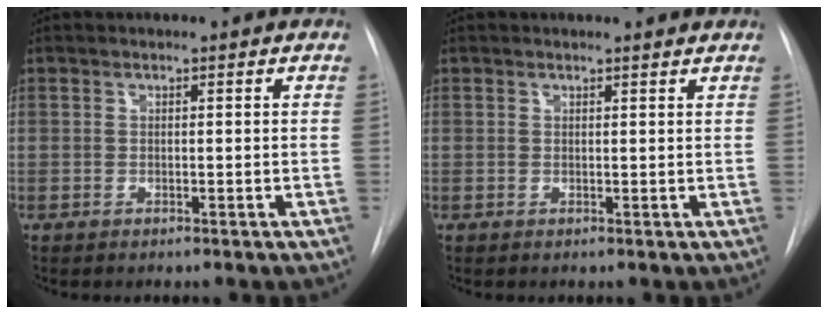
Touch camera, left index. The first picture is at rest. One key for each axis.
{"total": 2.3, "fx": 2.3, "fy": 0.0, "fz": 0.2, "tx": -0.009, "ty": -0.003, "tz": 0.019}